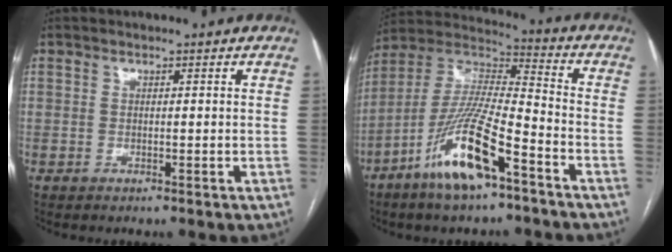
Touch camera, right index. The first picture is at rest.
{"total": 15.3, "force": [-8.2, 2.4, 12.7], "torque": [-0.258, -0.013, -0.153]}